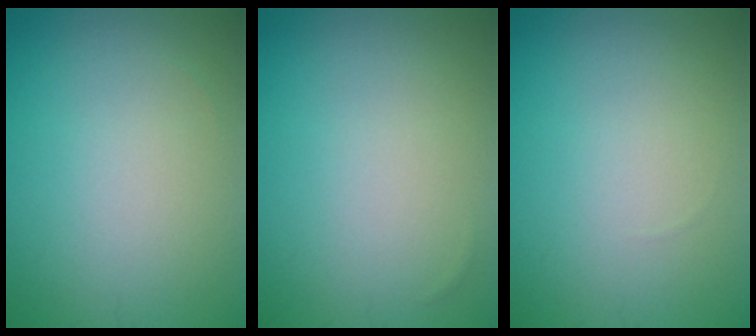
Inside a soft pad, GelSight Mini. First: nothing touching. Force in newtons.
{"total": 0.0}
{"total": 0.0}